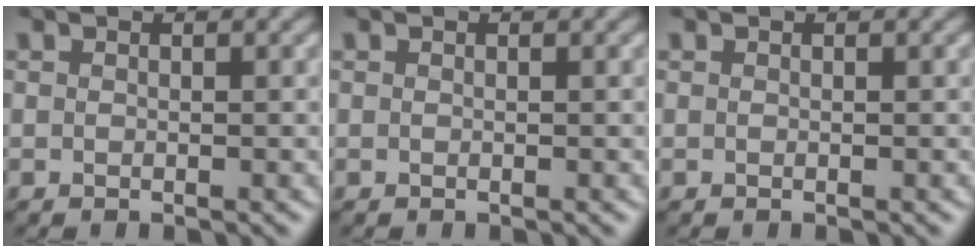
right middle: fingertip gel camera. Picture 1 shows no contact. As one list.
[{"total": 0.0}, {"total": 0.0}]